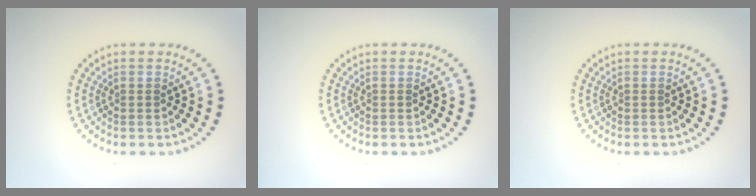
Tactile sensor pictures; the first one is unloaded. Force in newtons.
{"total": 0.0}
{"total": 0.0}